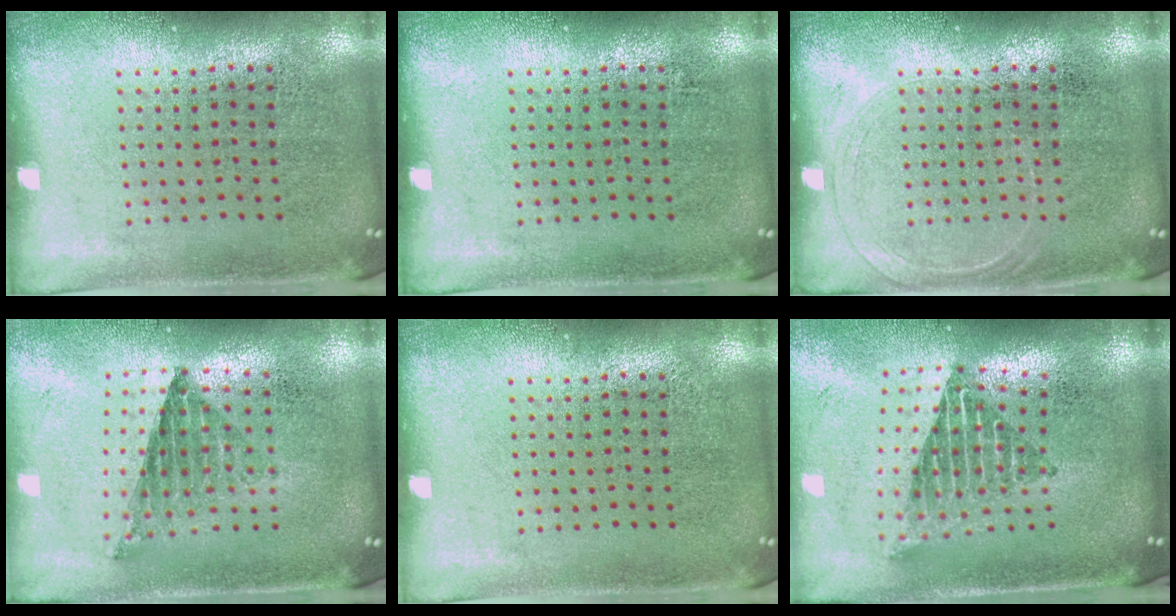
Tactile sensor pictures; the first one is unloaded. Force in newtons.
{"total": 0.0}
{"total": 1.2, "press": 1.1, "slide": 0.3}
{"total": 0.8, "press": 0.8, "slide": 0.1}
{"total": 0.0}
{"total": 2.3, "press": 1.6, "slide": 1.6}